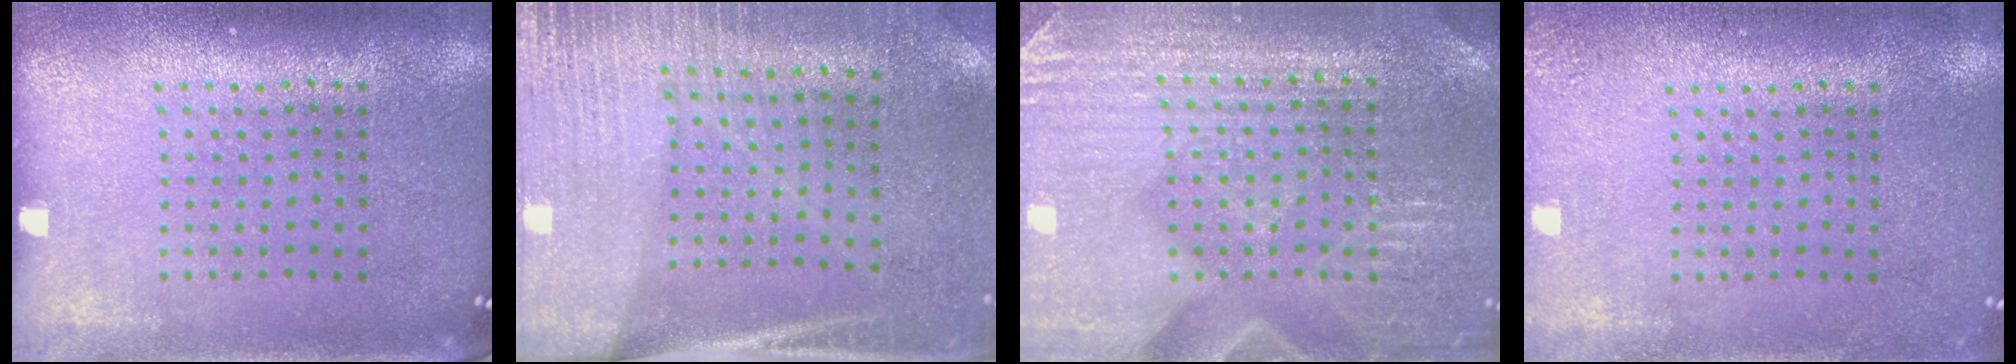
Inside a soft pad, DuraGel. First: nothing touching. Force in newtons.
{"total": 2.9, "press": 2.6, "slide": 1.3}
{"total": 3.8, "press": 3.7, "slide": 0.8}
{"total": 1.7, "press": 1.7, "slide": 0.2}